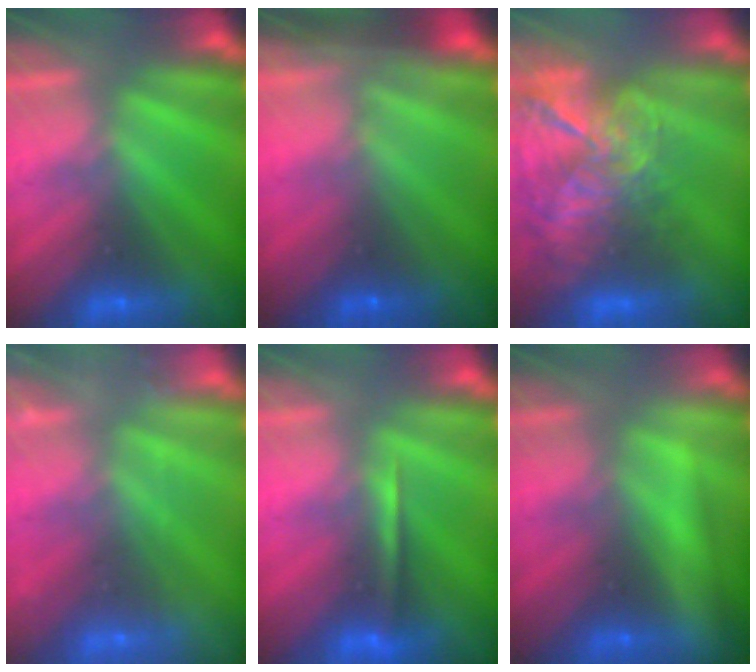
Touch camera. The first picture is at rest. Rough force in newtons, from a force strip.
{"total": 10.5}
{"total": 8.0}
{"total": 2.2}
{"total": 1.3}
{"total": 2.3}